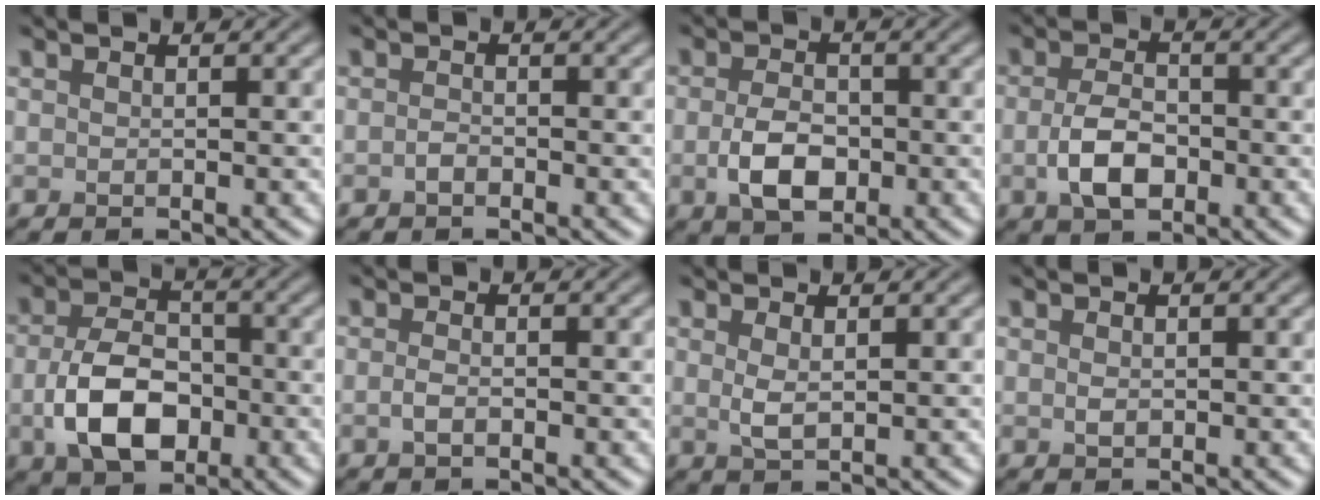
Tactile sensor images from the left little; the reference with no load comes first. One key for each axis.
{"total": 0.8, "fx": -0.4, "fy": 0.3, "fz": 0.5, "tx": -0.012, "ty": 0.000, "tz": -0.010}
{"total": 4.2, "fx": -0.9, "fy": 2.6, "fz": 3.1, "tx": -0.066, "ty": -0.004, "tz": -0.017}
{"total": 4.1, "fx": -1.0, "fy": 2.4, "fz": 3.1, "tx": -0.068, "ty": -0.003, "tz": -0.020}
{"total": 6.8, "fx": -1.7, "fy": 4.4, "fz": 5.0, "tx": -0.103, "ty": -0.004, "tz": -0.032}
{"total": 1.1, "fx": -0.4, "fy": 0.4, "fz": 0.9, "tx": -0.021, "ty": -0.001, "tz": -0.010}
{"total": 1.7, "fx": 0.5, "fy": 0.6, "fz": 1.5, "tx": -0.032, "ty": -0.003, "tz": 0.012}
{"total": 0.7, "fx": 0.0, "fy": 0.5, "fz": 0.5, "tx": -0.011, "ty": -0.001, "tz": 0.001}